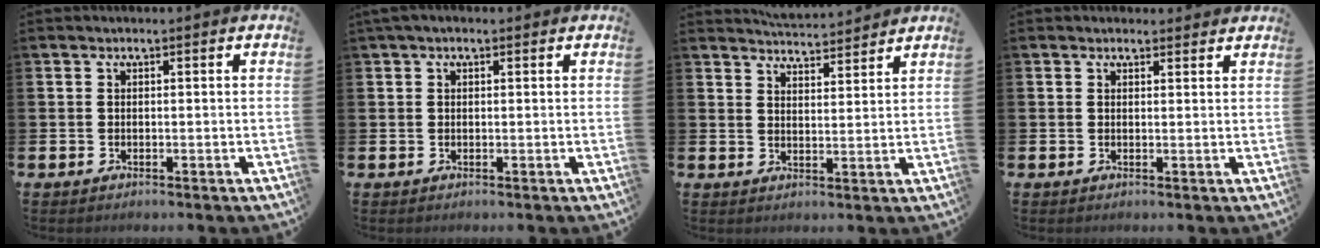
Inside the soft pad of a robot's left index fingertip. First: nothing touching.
{"total": 1.0, "force": [0.6, 0.5, 0.6], "torque": [-0.002, 0.003, 0.008]}
{"total": 4.6, "force": [4.6, 0.1, -0.2], "torque": [-0.007, -0.029, 0.083]}
{"total": 1.2, "force": [1.1, 0.5, 0.0], "torque": [0.006, 0.002, 0.019]}